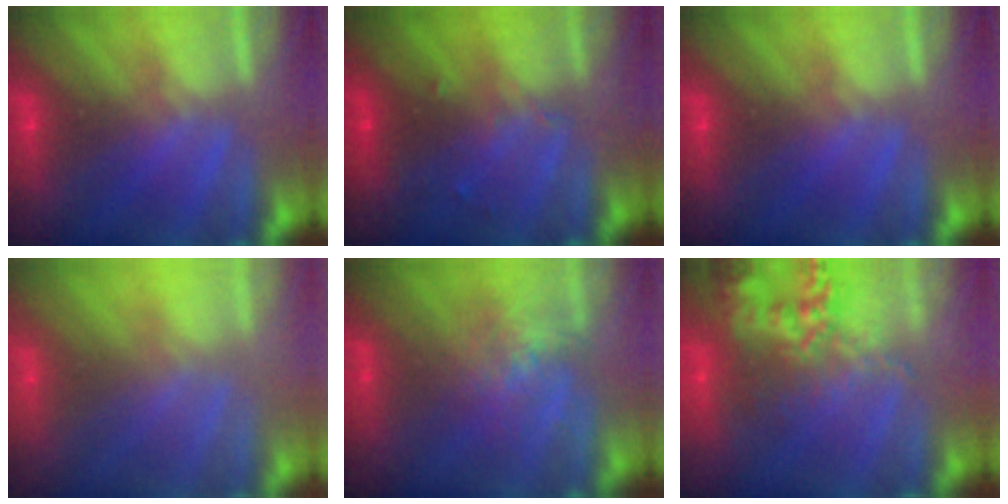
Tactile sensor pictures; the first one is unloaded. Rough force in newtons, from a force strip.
{"total": 2.7}
{"total": 0.0}
{"total": 3.4}
{"total": 8.3}
{"total": 8.6}